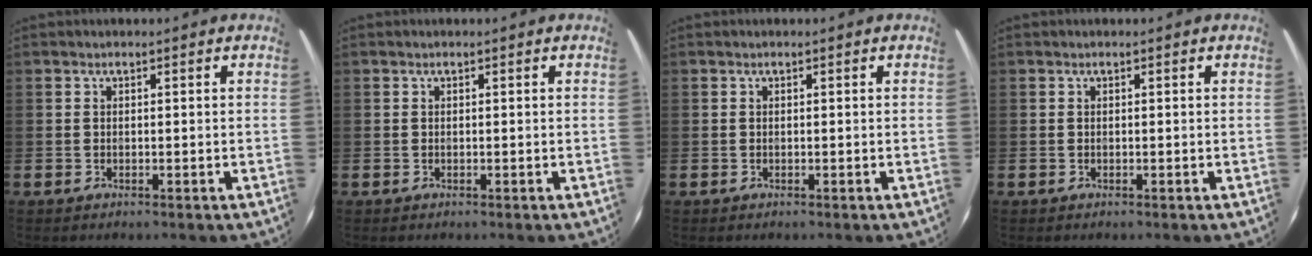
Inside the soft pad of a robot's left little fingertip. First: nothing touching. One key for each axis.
{"total": 0.0}
{"total": 0.0}
{"total": 0.0}